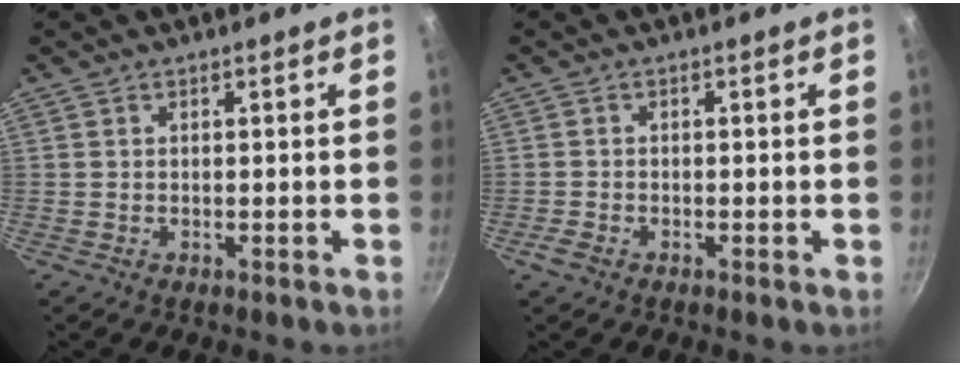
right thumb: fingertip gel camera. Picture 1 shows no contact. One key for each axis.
{"total": 1.9, "fx": -1.2, "fy": 1.1, "fz": 1.0, "tx": -0.024, "ty": 0.004, "tz": -0.025}